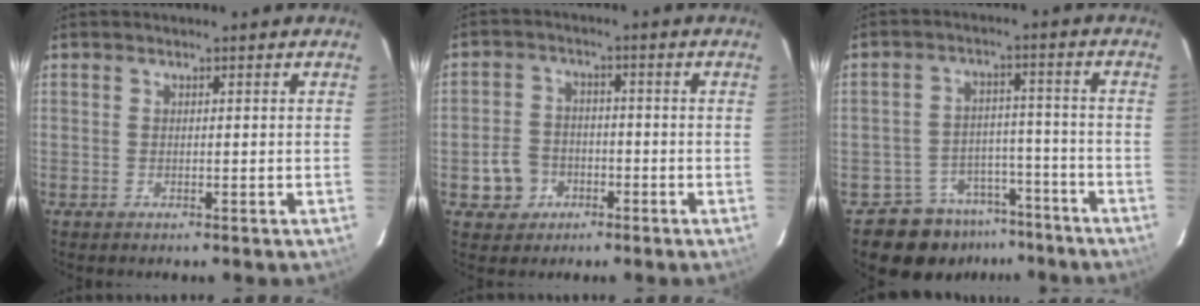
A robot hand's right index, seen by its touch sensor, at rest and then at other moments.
{"total": 6.1, "force": [-2.4, 5.4, 1.5], "torque": [-0.048, 0.021, -0.031]}
{"total": 9.3, "force": [-7.1, 5.9, 1.2], "torque": [-0.029, 0.033, -0.093]}